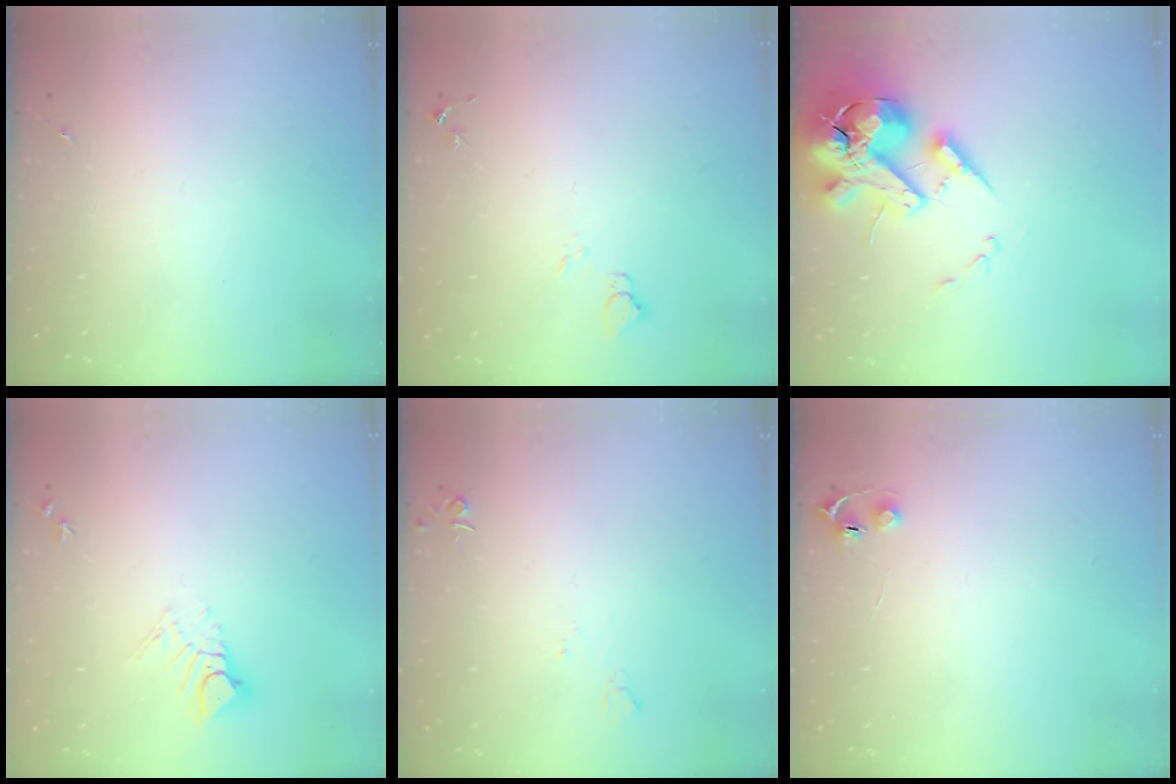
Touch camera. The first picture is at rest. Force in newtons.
{"total": 4.5, "press": 4.5, "slide": 0.4}
{"total": 18.6, "press": 18.4, "slide": 3.1}
{"total": 7.4, "press": 7.3, "slide": 0.9}
{"total": 4.6, "press": 4.6, "slide": 0.7}
{"total": 4.0, "press": 4.0, "slide": 0.5}